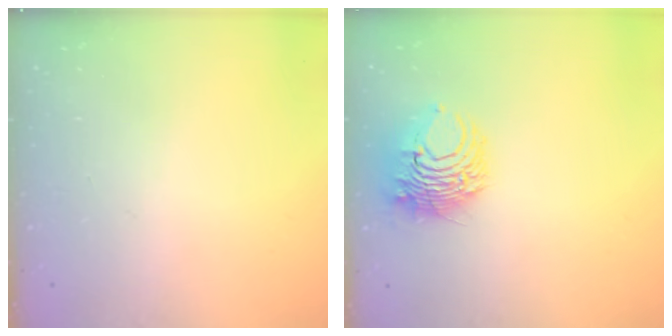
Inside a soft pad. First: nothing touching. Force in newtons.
{"total": 8.4, "press": 8.3, "slide": 1.2}